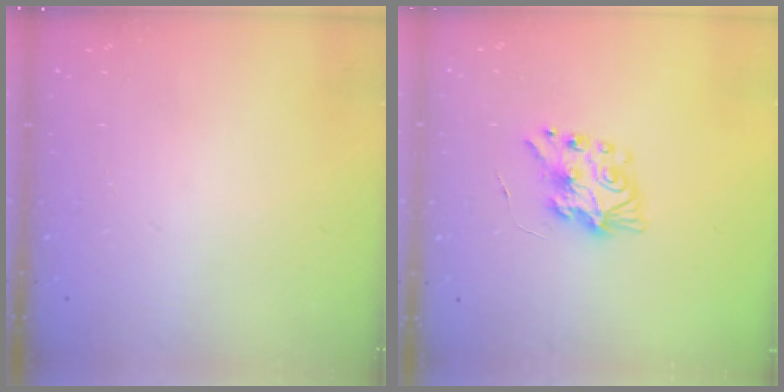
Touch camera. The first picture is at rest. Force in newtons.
{"total": 8.8, "press": 8.8, "slide": 0.3}